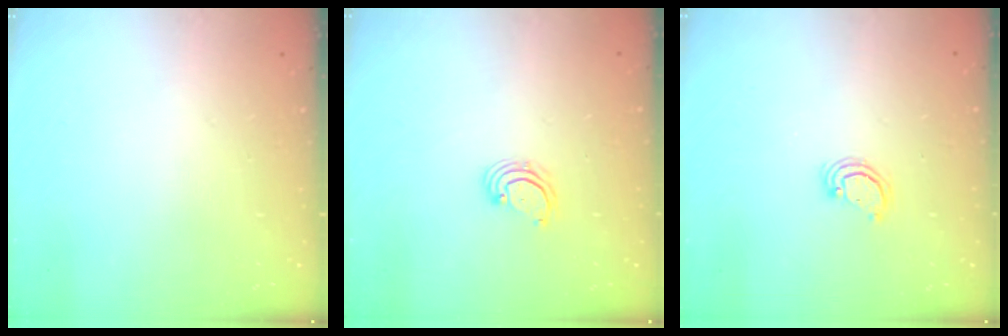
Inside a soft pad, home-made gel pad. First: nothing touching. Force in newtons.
{"total": 2.7, "press": 2.7, "slide": 0.7}
{"total": 3.0, "press": 2.9, "slide": 0.3}